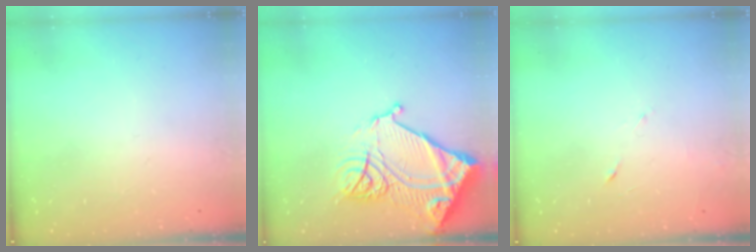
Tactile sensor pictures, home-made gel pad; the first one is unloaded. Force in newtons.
{"total": 18.5, "press": 18.4, "slide": 1.9}
{"total": 3.8, "press": 3.7, "slide": 0.9}